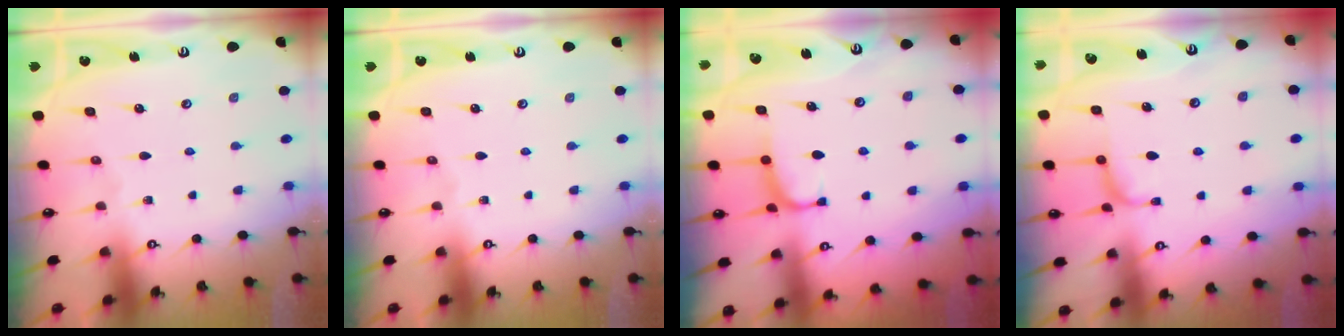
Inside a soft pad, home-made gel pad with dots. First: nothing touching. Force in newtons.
{"total": 0.0}
{"total": 0.6, "press": 0.1, "slide": 0.6}
{"total": 1.2, "press": 0.8, "slide": 0.8}